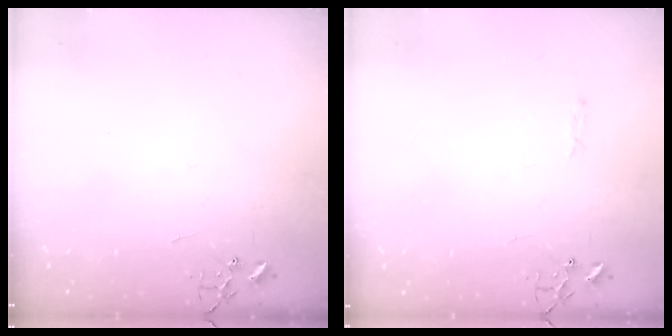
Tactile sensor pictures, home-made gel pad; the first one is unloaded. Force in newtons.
{"total": 3.3, "press": 3.3, "slide": 0.4}